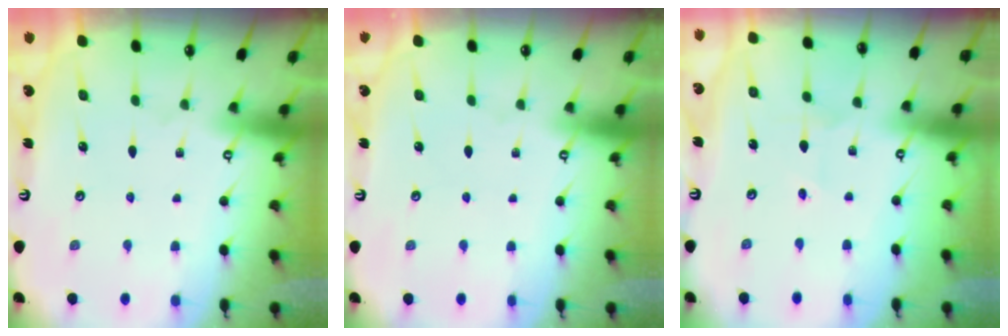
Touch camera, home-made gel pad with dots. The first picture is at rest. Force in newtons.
{"total": 0.0}
{"total": 2.0, "press": 1.9, "slide": 0.5}